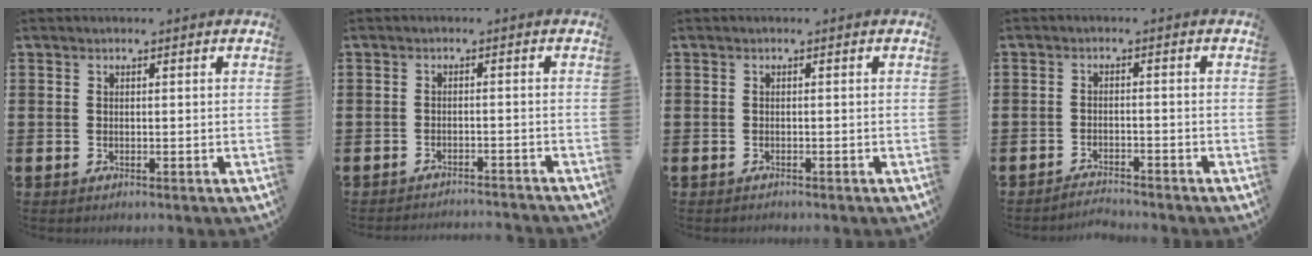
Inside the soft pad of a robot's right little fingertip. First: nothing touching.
{"total": 1.7, "force": [-1.7, -0.2, 0.0], "torque": [-0.001, 0.004, -0.036]}
{"total": 0.0}
{"total": 2.0, "force": [-2.0, -0.1, -0.1], "torque": [-0.004, 0.004, -0.042]}